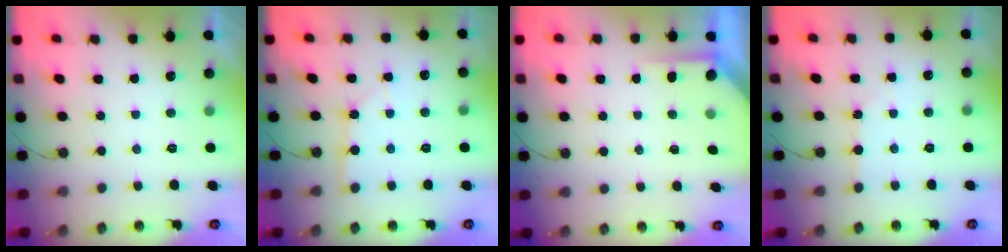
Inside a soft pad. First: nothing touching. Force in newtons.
{"total": 2.0, "press": 2.0, "slide": 0.2}
{"total": 1.5, "press": 1.5, "slide": 0.3}
{"total": 2.4, "press": 2.3, "slide": 0.3}